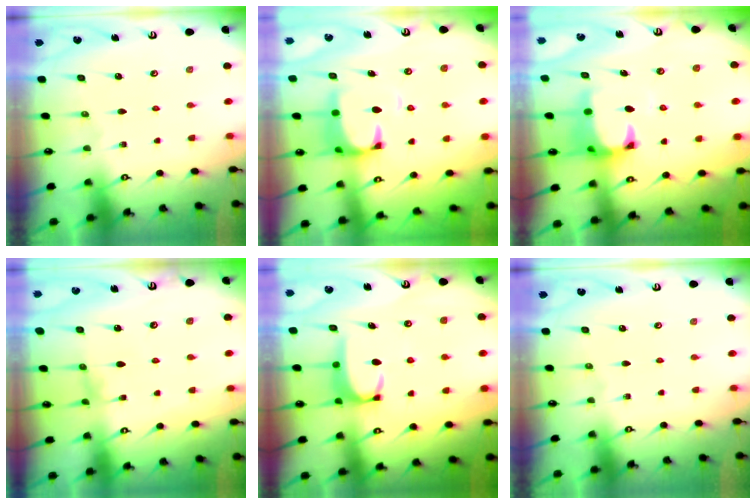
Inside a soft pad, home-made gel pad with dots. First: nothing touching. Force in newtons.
{"total": 3.6, "press": 3.4, "slide": 1.3}
{"total": 2.7, "press": 2.5, "slide": 1.1}
{"total": 1.5, "press": 1.4, "slide": 0.3}
{"total": 3.5, "press": 3.4, "slide": 0.5}
{"total": 0.0}